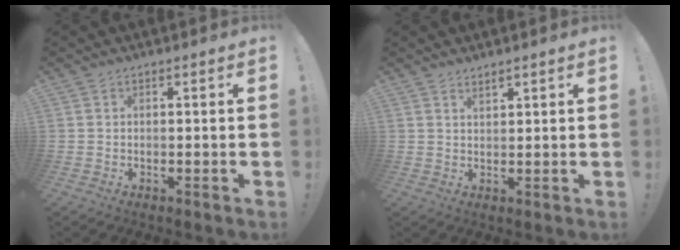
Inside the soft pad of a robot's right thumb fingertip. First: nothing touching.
{"total": 1.9, "force": [1.7, 0.3, 0.9], "torque": [-0.010, -0.009, 0.029]}